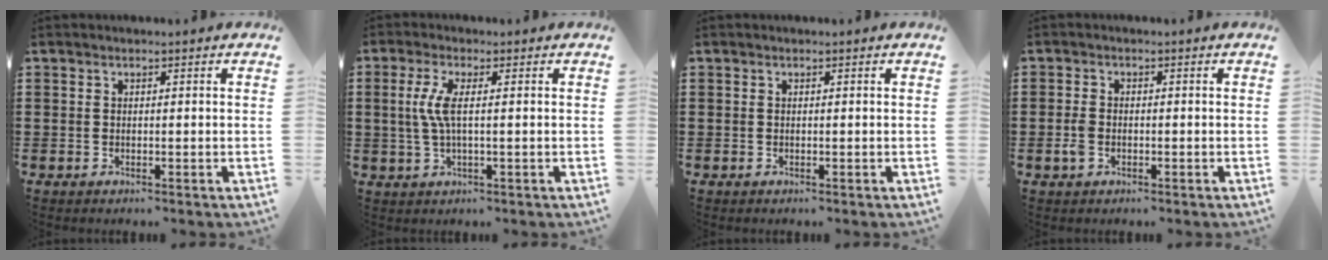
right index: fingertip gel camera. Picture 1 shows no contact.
{"total": 4.2, "force": [0.2, 0.5, 4.2], "torque": [-0.102, -0.011, -0.007]}
{"total": 0.0}
{"total": 2.3, "force": [-0.8, 1.4, 1.7], "torque": [-0.048, -0.007, -0.017]}